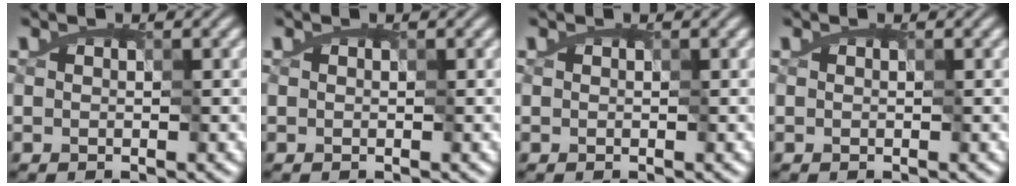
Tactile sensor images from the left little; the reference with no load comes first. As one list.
[{"total": 0.0}, {"total": 0.0}, {"total": 0.0}]